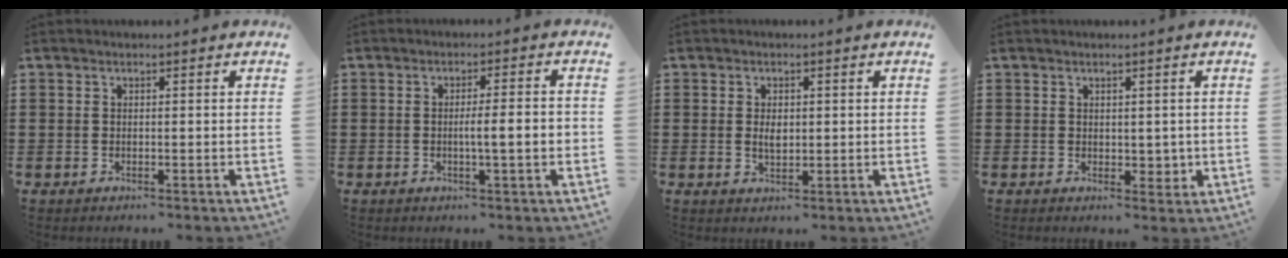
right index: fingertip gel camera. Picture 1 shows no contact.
{"total": 4.5, "force": [-0.7, 0.2, 4.5], "torque": [-0.077, -0.003, -0.015]}
{"total": 2.5, "force": [0.2, 1.3, 2.1], "torque": [-0.043, 0.005, 0.002]}
{"total": 2.3, "force": [0.7, 1.6, 1.5], "torque": [-0.014, -0.001, 0.010]}